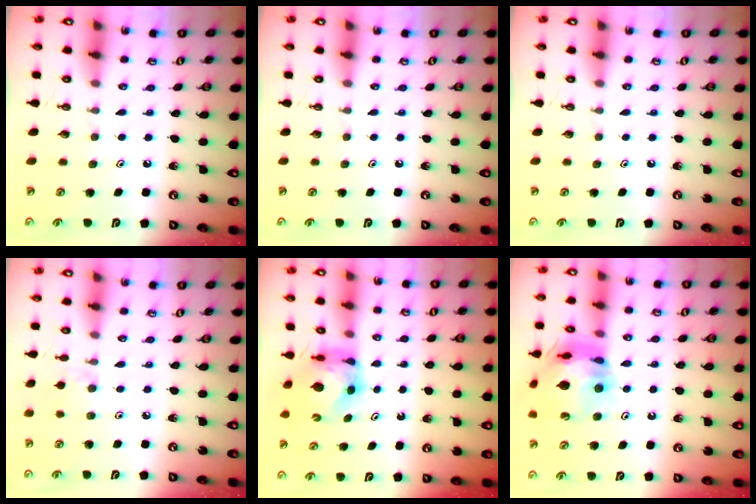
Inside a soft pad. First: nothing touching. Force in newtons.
{"total": 0.0}
{"total": 0.0}
{"total": 4.2, "press": 4.1, "slide": 0.7}
{"total": 5.6, "press": 5.6, "slide": 0.2}
{"total": 17.8, "press": 17.7, "slide": 2.3}